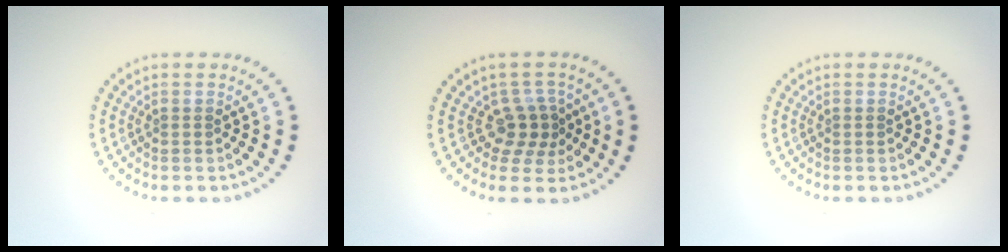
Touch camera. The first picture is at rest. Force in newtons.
{"total": 2.7, "press": 2.1, "slide": 1.7}
{"total": 0.0}